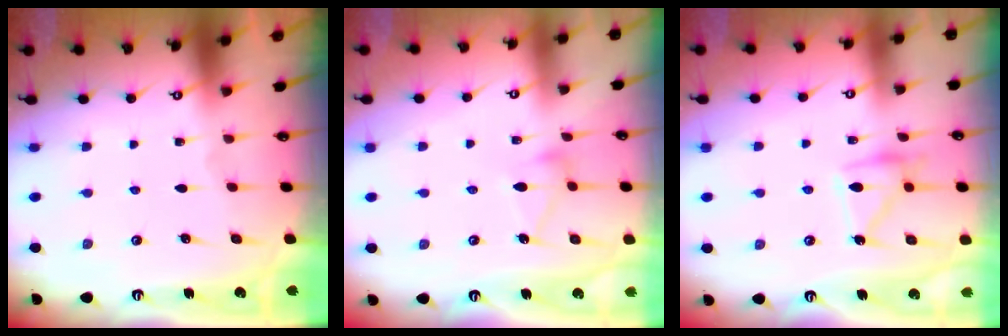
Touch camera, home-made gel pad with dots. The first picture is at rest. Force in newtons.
{"total": 7.5, "press": 7.4, "slide": 0.4}
{"total": 13.8, "press": 13.8, "slide": 0.8}